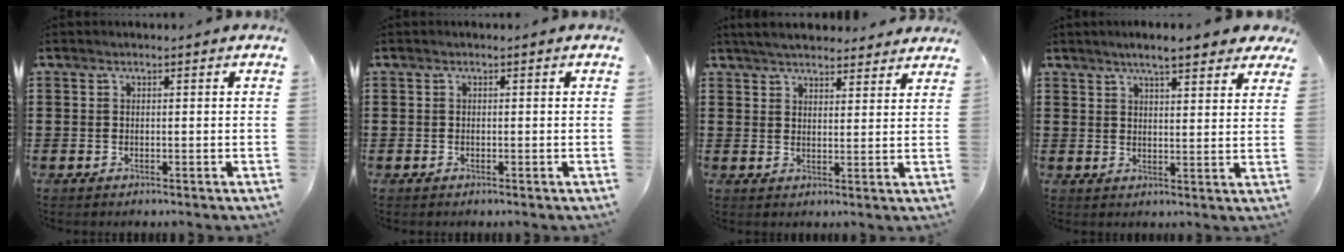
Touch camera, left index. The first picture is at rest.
{"total": 0.0}
{"total": 4.6, "force": [4.4, 0.7, 1.0], "torque": [-0.032, -0.009, 0.083]}
{"total": 5.4, "force": [4.7, 0.6, 2.7], "torque": [-0.067, -0.003, 0.084]}